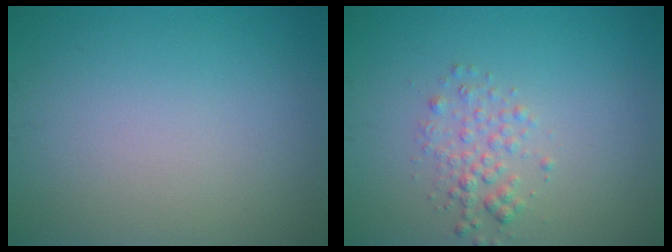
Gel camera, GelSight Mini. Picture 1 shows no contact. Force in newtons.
{"total": 2.0, "press": 2.0, "slide": 0.1}